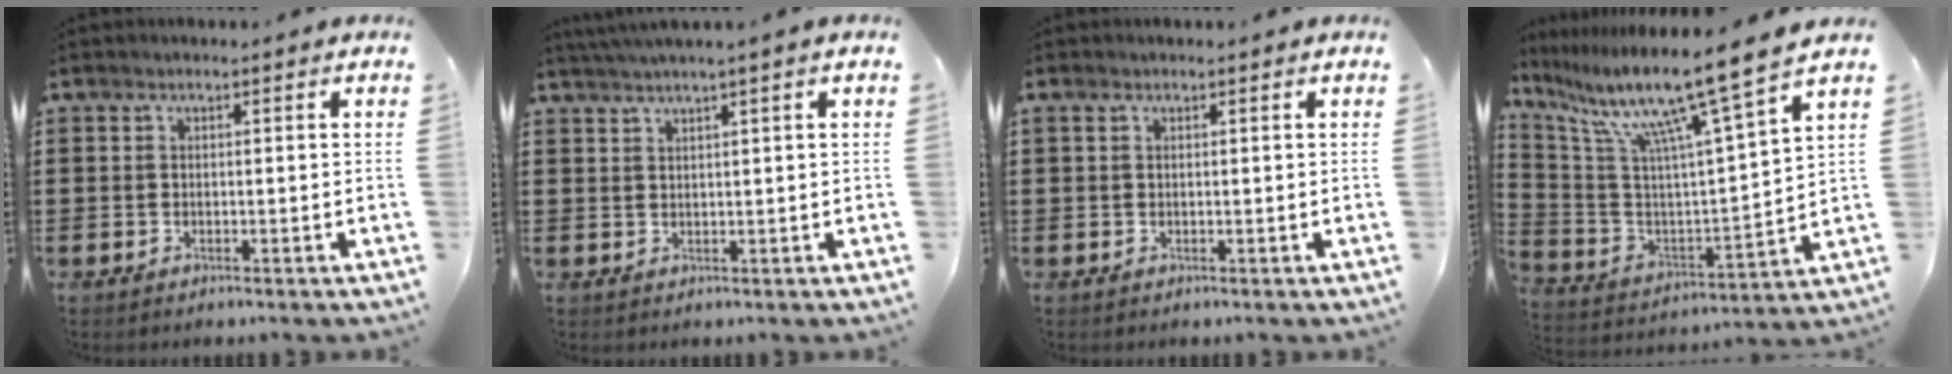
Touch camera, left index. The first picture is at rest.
{"total": 2.0, "force": [1.5, -0.6, 1.1], "torque": [-0.022, -0.001, 0.028]}
{"total": 0.6, "force": [0.4, 0.1, 0.4], "torque": [-0.009, 0.001, 0.008]}
{"total": 12.8, "force": [9.4, -0.8, 8.6], "torque": [-0.190, -0.066, 0.144]}